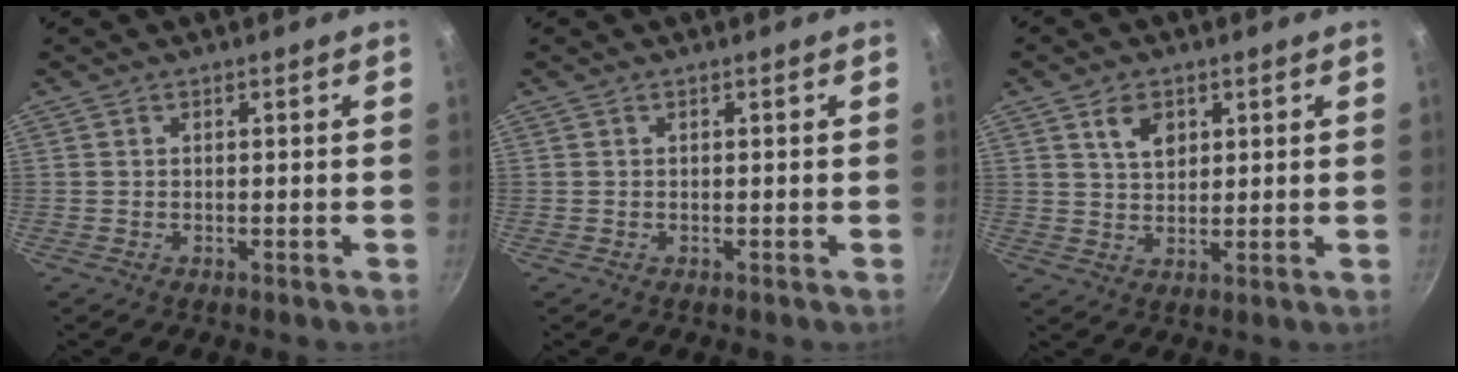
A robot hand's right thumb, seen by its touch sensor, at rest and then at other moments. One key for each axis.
{"total": 0.0}
{"total": 5.2, "fx": 2.4, "fy": 3.5, "fz": 3.0, "tx": -0.034, "ty": -0.012, "tz": 0.045}